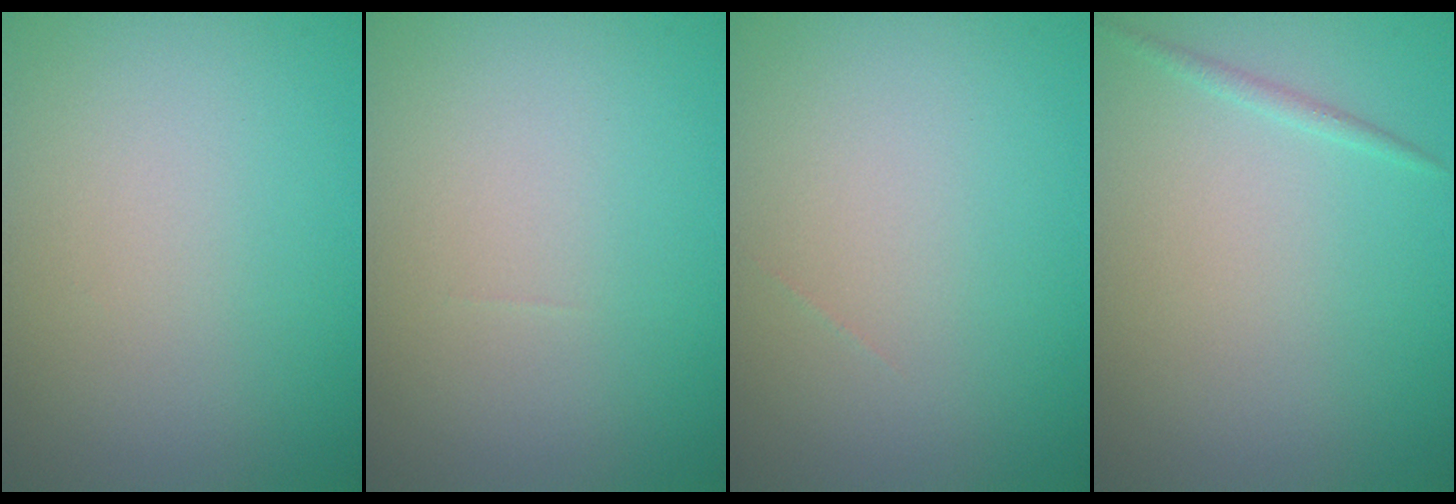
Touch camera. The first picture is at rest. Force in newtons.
{"total": 0.0}
{"total": 0.0}
{"total": 0.7, "press": 0.7, "slide": 0.0}